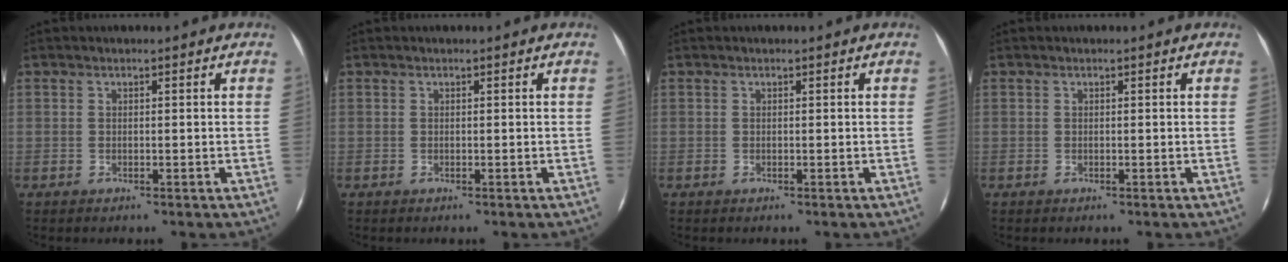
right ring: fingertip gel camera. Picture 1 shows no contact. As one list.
[{"total": 0.0}, {"total": 0.0}, {"total": 0.0}]